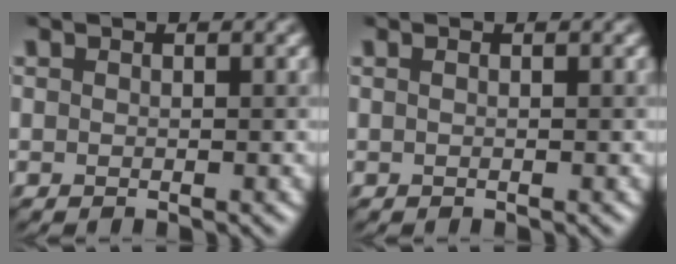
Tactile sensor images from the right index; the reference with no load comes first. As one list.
[{"total": 0.7, "force": [0.2, 0.4, 0.5], "torque": [-0.002, -0.005, -0.002]}]